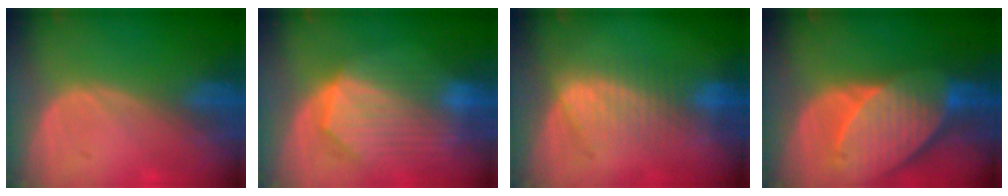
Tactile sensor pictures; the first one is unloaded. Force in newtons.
{"total": 10.3, "press": 9.0, "slide": 5.1}
{"total": 6.9, "press": 6.9, "slide": 0.6}
{"total": 10.7, "press": 9.4, "slide": 5.0}